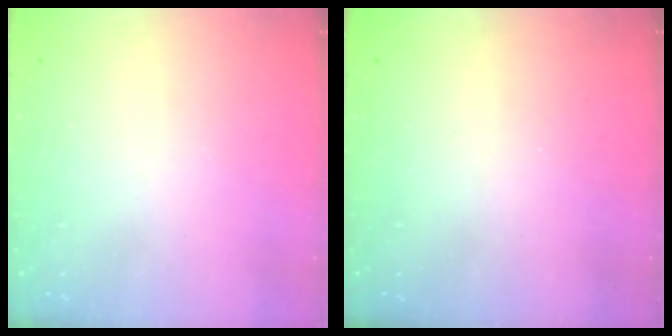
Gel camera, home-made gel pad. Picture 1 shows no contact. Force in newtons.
{"total": 0.0}